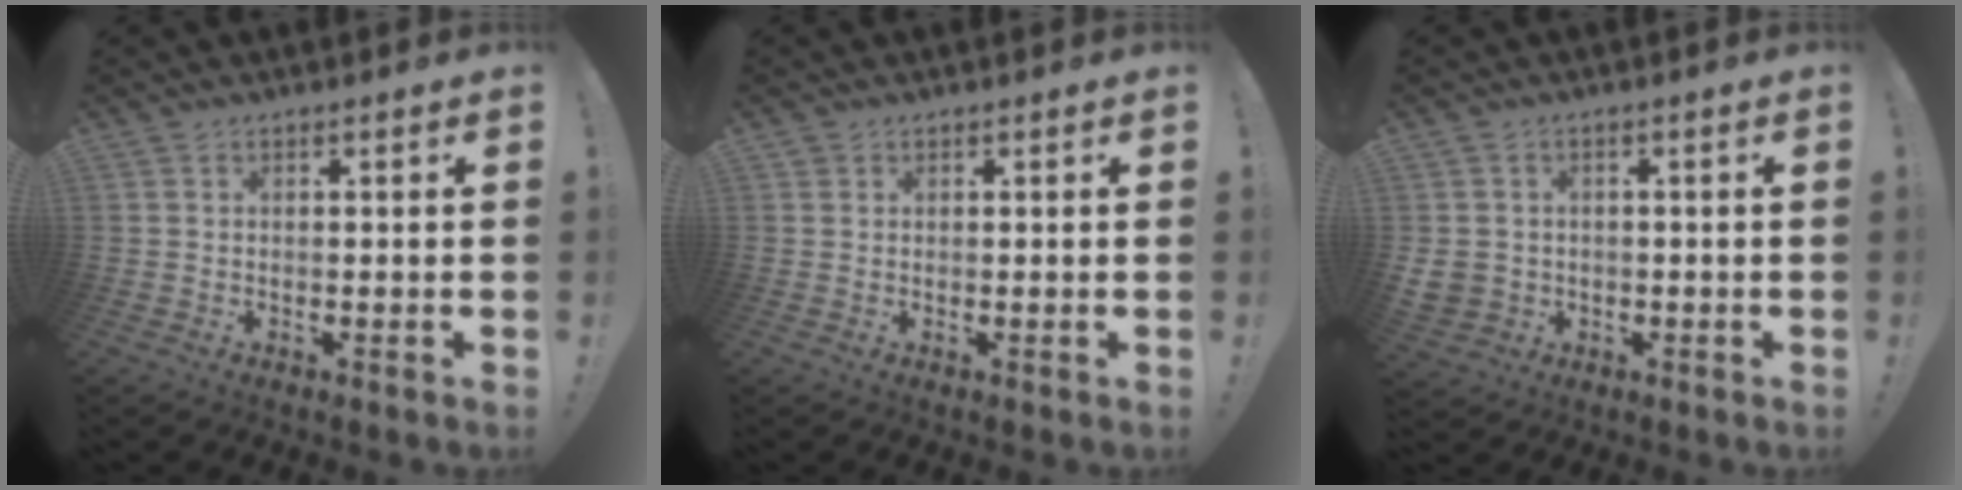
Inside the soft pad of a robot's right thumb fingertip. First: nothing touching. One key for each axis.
{"total": 0.8, "fx": 0.5, "fy": 0.6, "fz": 0.1, "tx": 0.004, "ty": -0.002, "tz": 0.009}
{"total": 4.5, "fx": -0.1, "fy": 4.1, "fz": 1.8, "tx": -0.048, "ty": -0.002, "tz": -0.002}